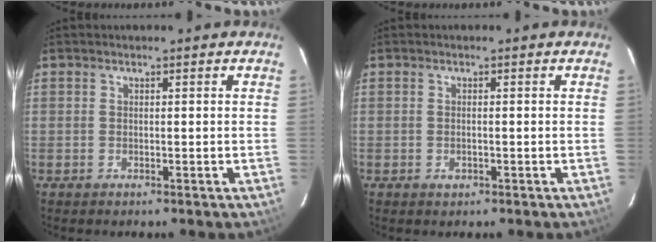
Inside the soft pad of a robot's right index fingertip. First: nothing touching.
{"total": 1.0, "force": [-0.4, 0.6, 0.8], "torque": [-0.015, 0.001, -0.005]}